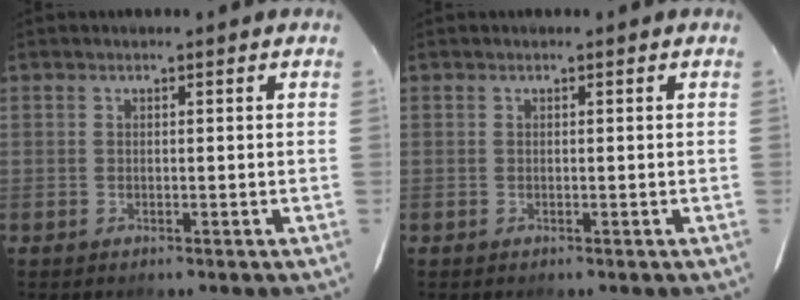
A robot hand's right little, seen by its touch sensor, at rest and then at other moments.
{"total": 0.0}